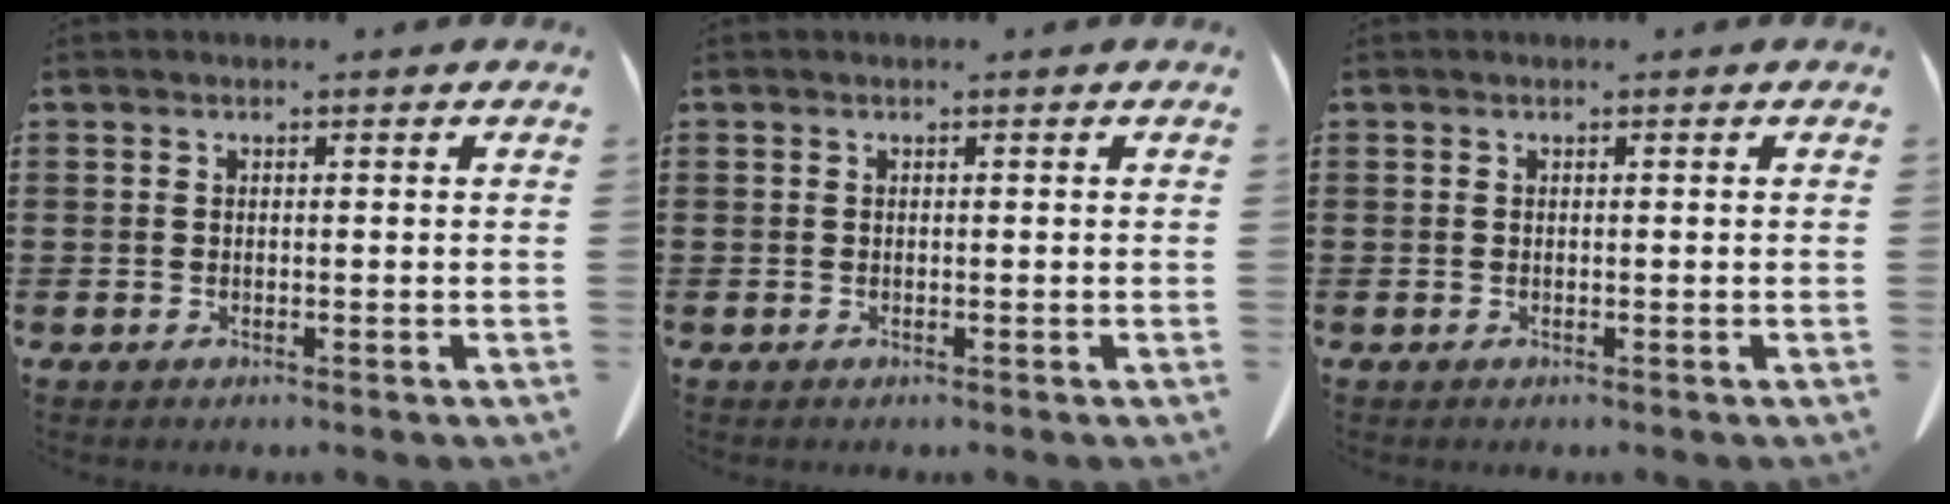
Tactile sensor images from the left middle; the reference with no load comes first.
{"total": 0.0}
{"total": 0.0}